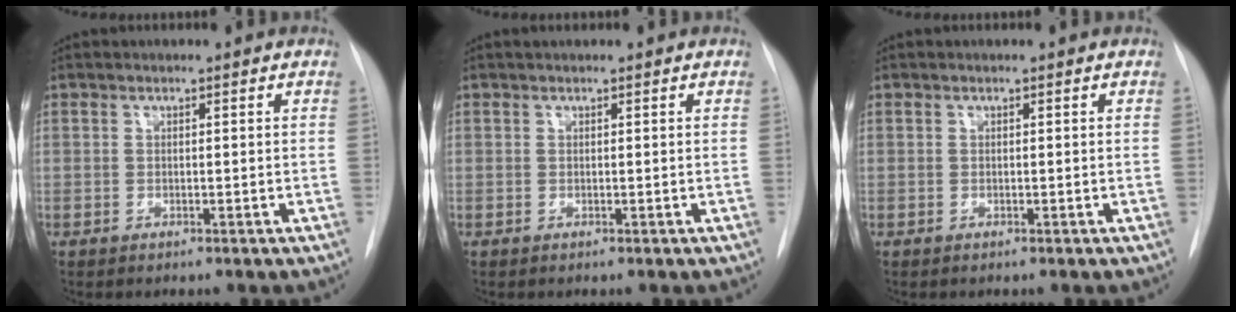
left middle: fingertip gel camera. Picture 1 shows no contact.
{"total": 0.7, "force": [0.6, 0.1, 0.3], "torque": [-0.011, 0.016, 0.012]}
{"total": 0.0}